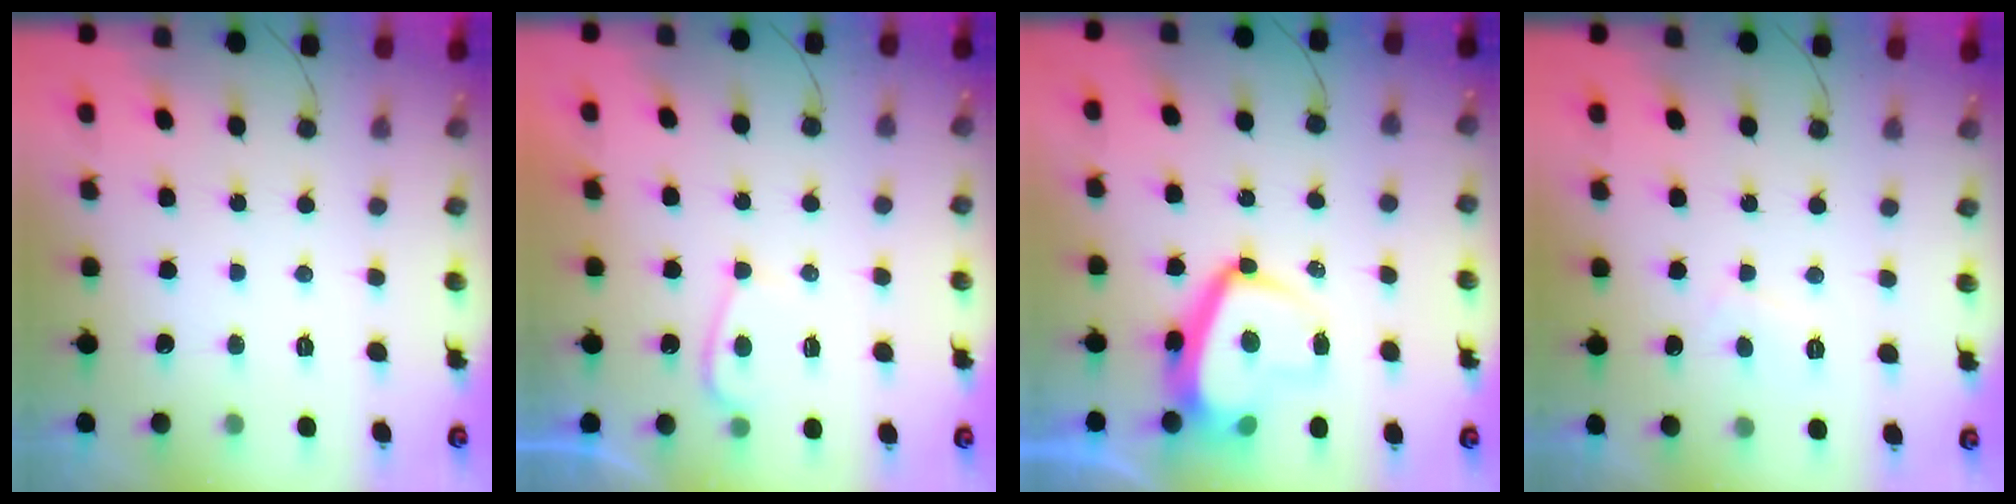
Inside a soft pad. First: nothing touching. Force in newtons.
{"total": 3.4, "press": 3.3, "slide": 0.6}
{"total": 11.1, "press": 11.0, "slide": 1.6}
{"total": 2.0, "press": 1.9, "slide": 0.7}